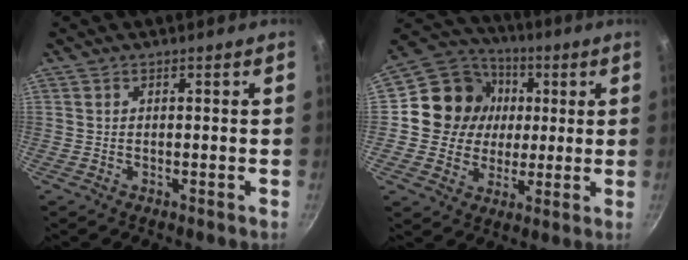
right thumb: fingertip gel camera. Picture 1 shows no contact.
{"total": 14.6, "force": [1.9, 13.4, 5.5], "torque": [-0.068, 0.017, 0.022]}